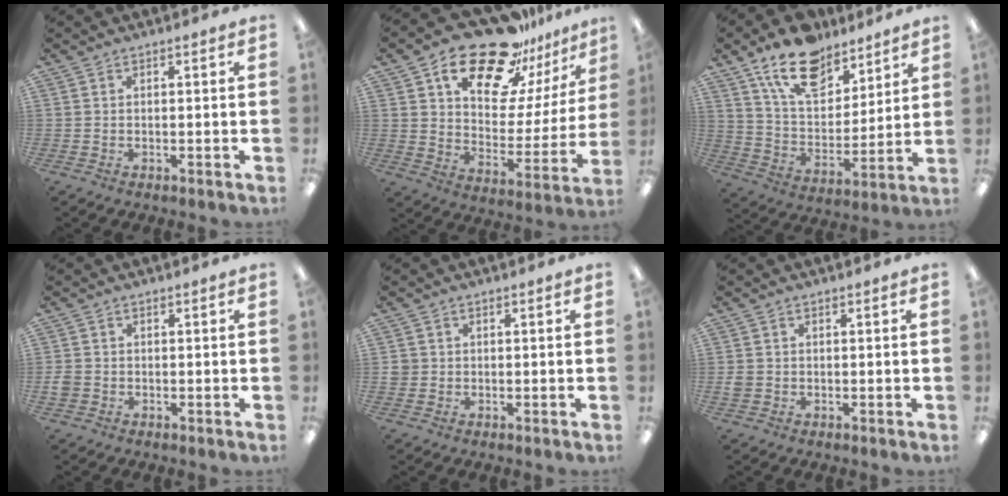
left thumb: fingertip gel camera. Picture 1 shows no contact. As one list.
[{"total": 23.3, "force": [17.1, 10.8, 11.6], "torque": [-0.184, -0.107, 0.295]}, {"total": 16.9, "force": [12.4, 8.6, 7.6], "torque": [-0.135, -0.065, 0.227]}, {"total": 2.1, "force": [-0.4, 1.9, 0.8], "torque": [-0.013, 0.004, -0.007]}, {"total": 2.0, "force": [0.2, 1.9, 0.4], "torque": [-0.007, 0.004, 0.001]}, {"total": 1.8, "force": [-0.1, 1.7, 0.6], "torque": [-0.002, 0.001, -0.004]}]